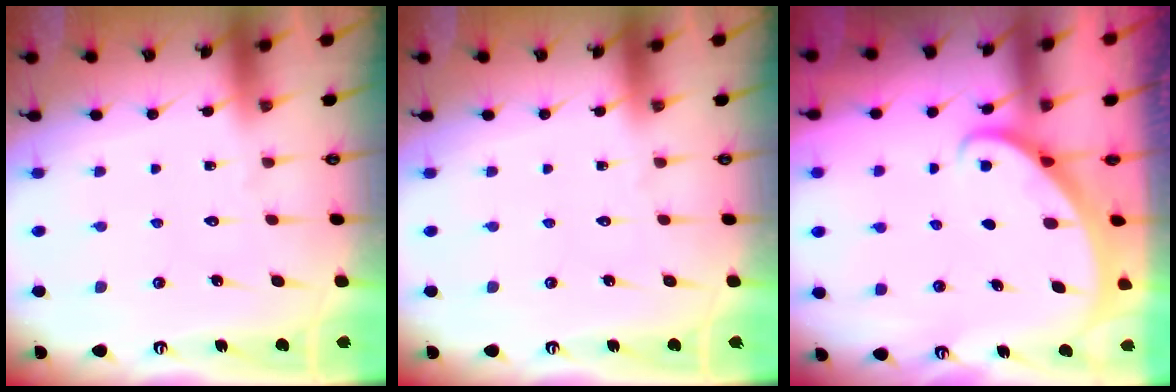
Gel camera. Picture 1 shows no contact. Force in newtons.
{"total": 0.0}
{"total": 1.8, "press": 1.8, "slide": 0.0}